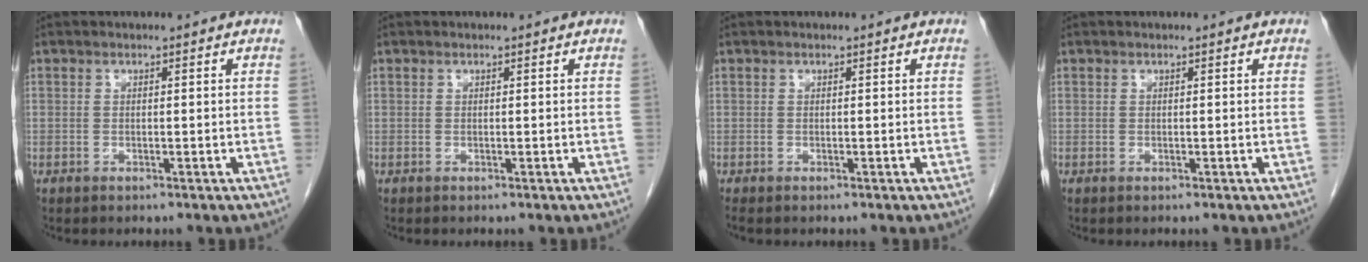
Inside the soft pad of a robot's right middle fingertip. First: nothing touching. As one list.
[{"total": 0.0}, {"total": 0.7, "force": [-0.6, 0.2, 0.3], "torque": [-0.006, -0.001, -0.009]}, {"total": 0.0}]